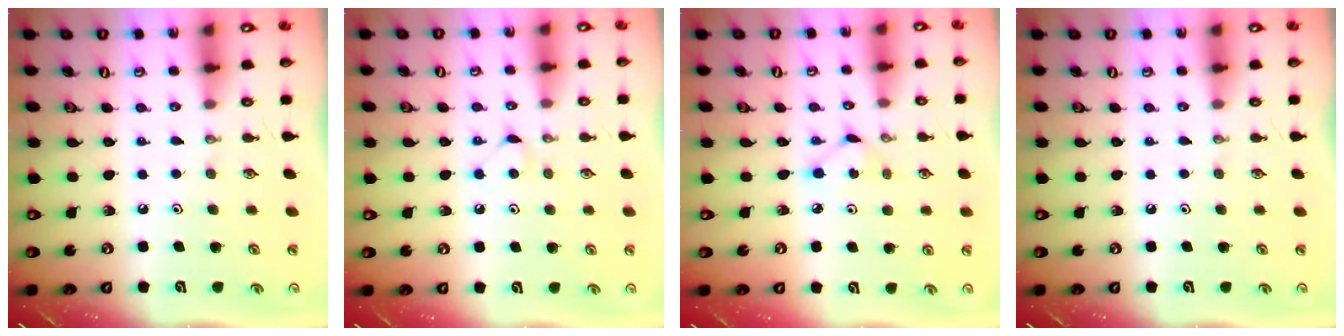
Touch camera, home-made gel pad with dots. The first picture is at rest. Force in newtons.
{"total": 3.2, "press": 3.2, "slide": 0.5}
{"total": 3.8, "press": 3.8, "slide": 0.2}
{"total": 0.0}